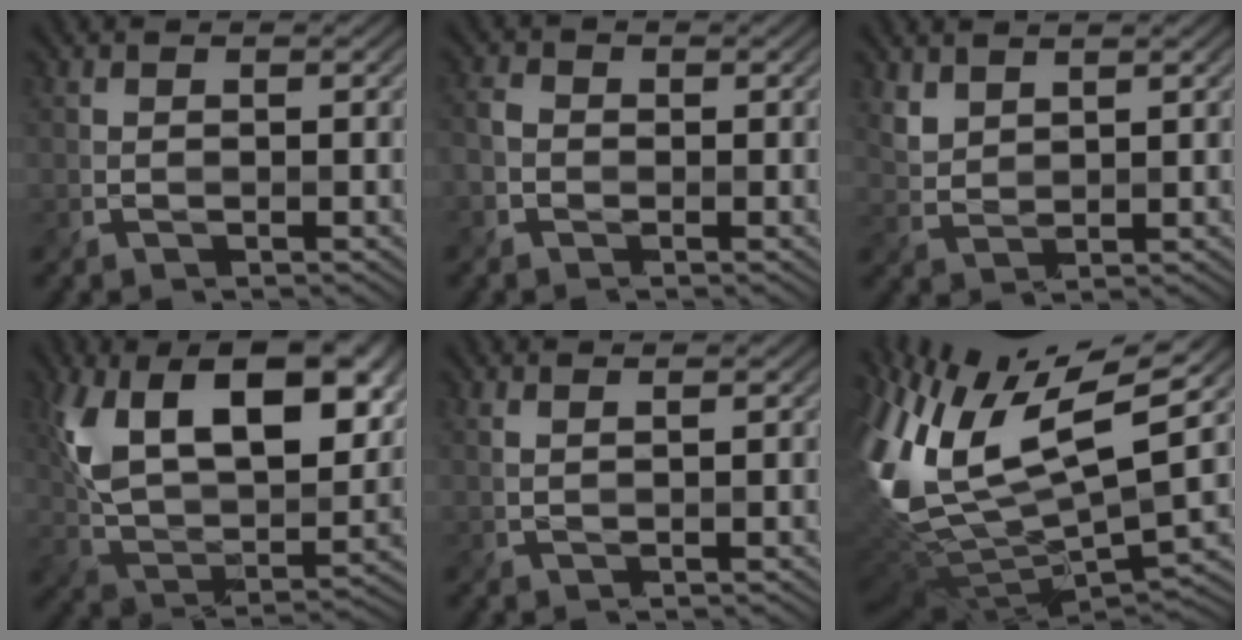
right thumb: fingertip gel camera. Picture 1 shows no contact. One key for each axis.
{"total": 2.7, "fx": -1.1, "fy": 2.1, "fz": 1.2, "tx": -0.033, "ty": -0.003, "tz": -0.027}
{"total": 2.9, "fx": 2.3, "fy": 1.4, "fz": 1.1, "tx": -0.037, "ty": -0.002, "tz": 0.059}
{"total": 16.9, "fx": 7.1, "fy": 9.0, "fz": 12.5, "tx": -0.244, "ty": 0.002, "tz": 0.125}
{"total": 2.0, "fx": 1.5, "fy": 0.6, "fz": 1.2, "tx": -0.014, "ty": -0.001, "tz": 0.017}
{"total": 15.9, "fx": 2.2, "fy": 6.8, "fz": 14.2, "tx": -0.334, "ty": 0.001, "tz": 0.049}